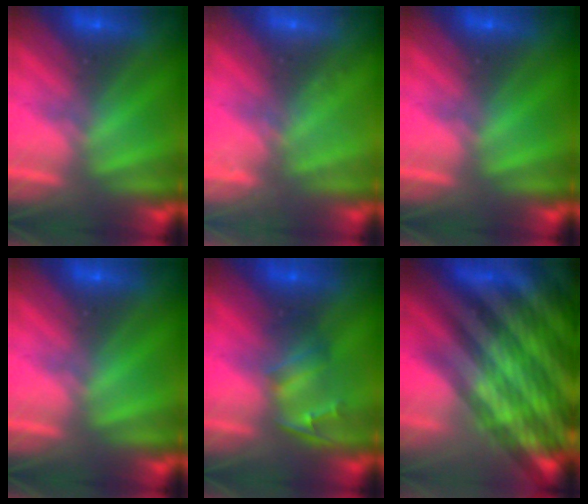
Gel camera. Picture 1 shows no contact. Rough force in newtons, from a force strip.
{"total": 2.3}
{"total": 0.0}
{"total": 0.0}
{"total": 2.4}
{"total": 7.0}